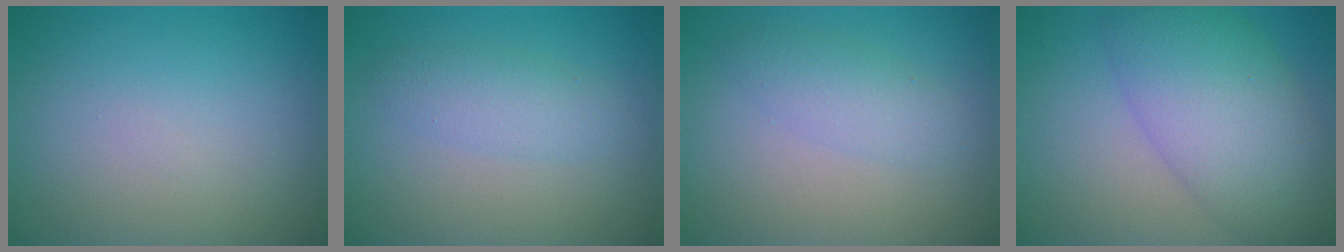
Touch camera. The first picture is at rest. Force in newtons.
{"total": 2.2, "press": 2.2, "slide": 0.1}
{"total": 2.2, "press": 2.2, "slide": 0.1}
{"total": 8.0, "press": 8.0, "slide": 0.2}